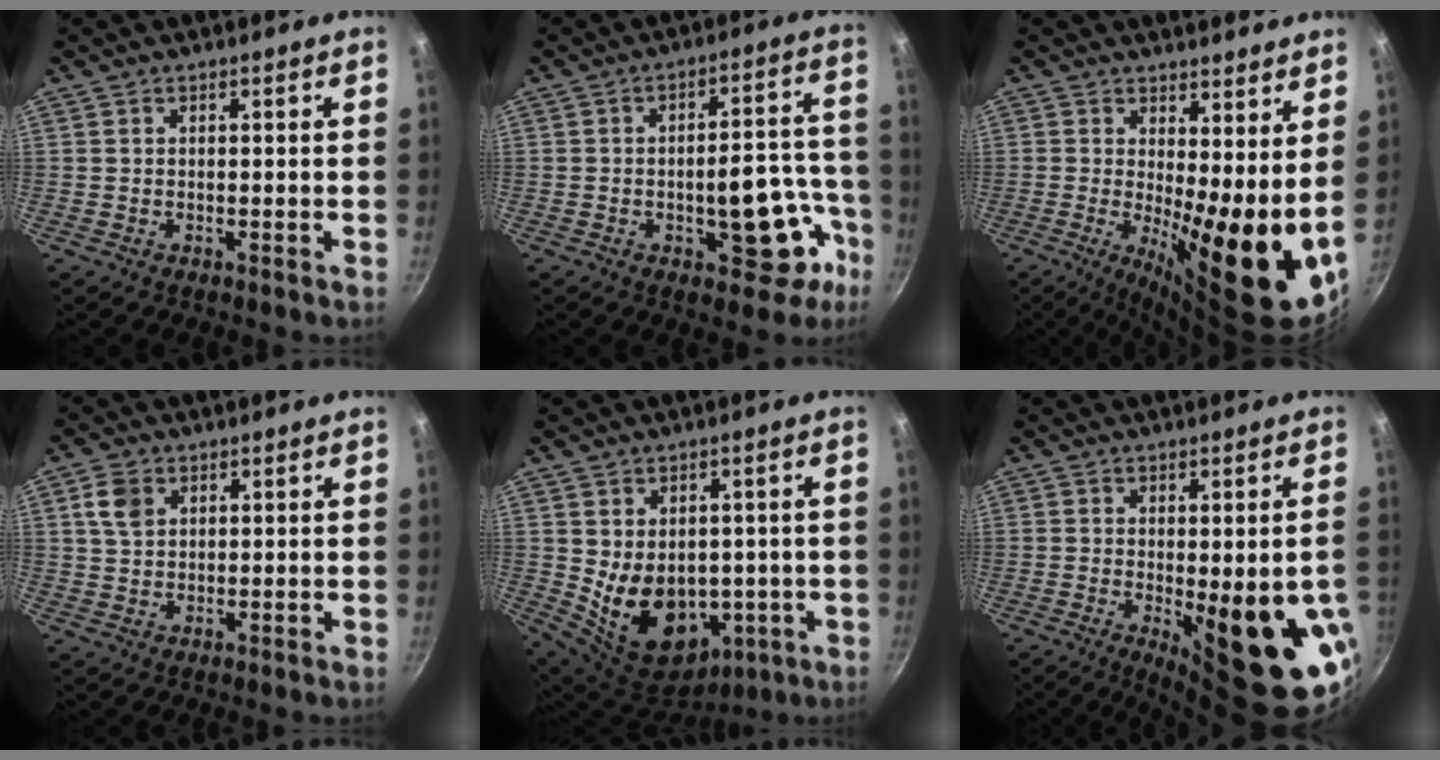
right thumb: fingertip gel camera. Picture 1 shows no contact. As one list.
[{"total": 14.3, "force": [-5.6, 7.1, 11.2], "torque": [-0.077, 0.055, -0.068]}, {"total": 15.0, "force": [0.6, 4.9, 14.1], "torque": [-0.183, -0.021, 0.014]}, {"total": 4.9, "force": [1.9, 3.5, 2.8], "torque": [-0.040, 0.000, 0.034]}, {"total": 15.3, "force": [-0.7, 11.4, 10.1], "torque": [-0.142, -0.021, 0.024]}, {"total": 17.8, "force": [-3.8, 5.8, 16.4], "torque": [-0.181, -0.024, -0.033]}]